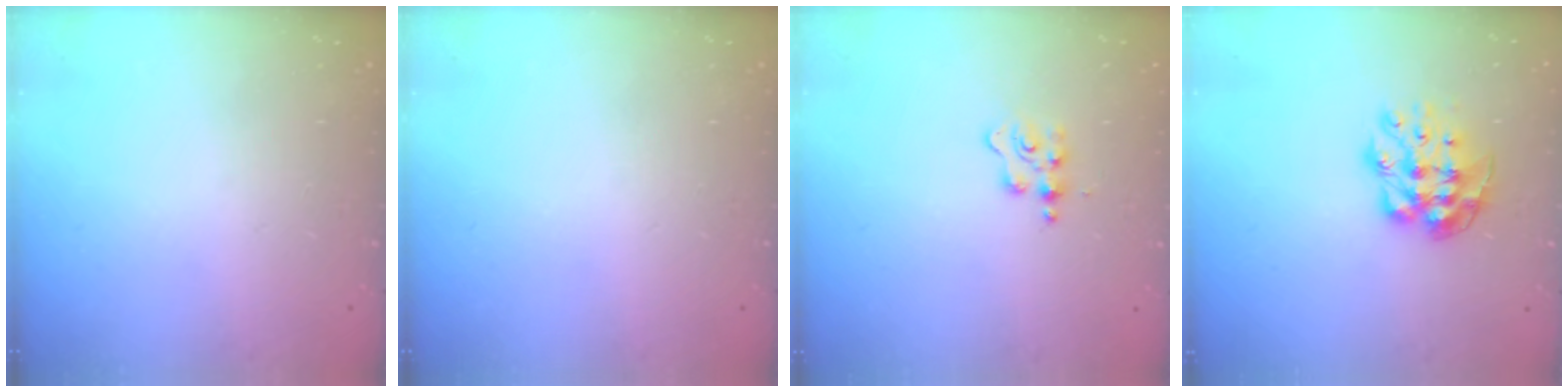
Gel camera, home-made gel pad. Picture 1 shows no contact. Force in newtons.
{"total": 0.0}
{"total": 2.4, "press": 2.4, "slide": 0.3}
{"total": 9.6, "press": 9.6, "slide": 0.7}